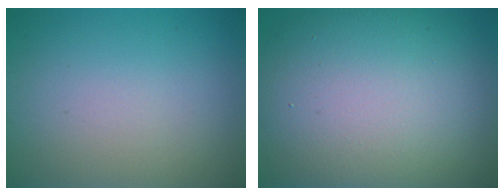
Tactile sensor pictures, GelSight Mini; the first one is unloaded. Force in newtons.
{"total": 15.3, "press": 15.3, "slide": 1.0}